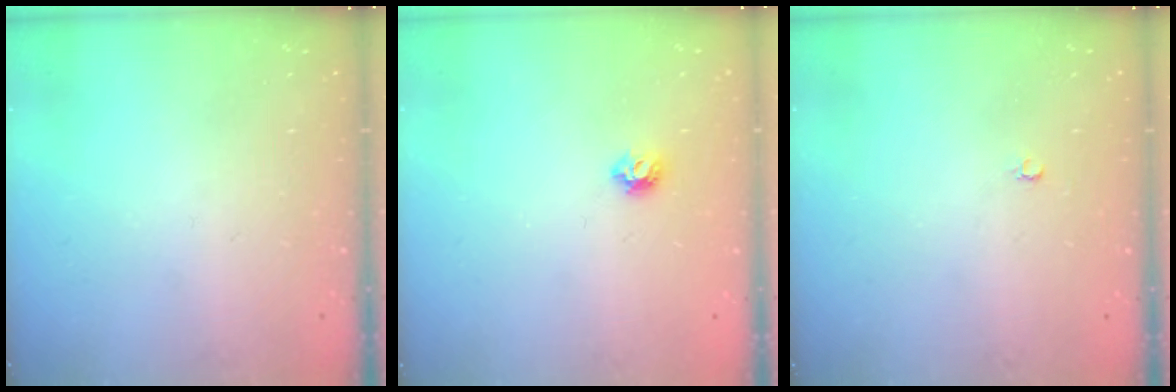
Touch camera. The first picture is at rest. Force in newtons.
{"total": 4.9, "press": 4.8, "slide": 0.9}
{"total": 2.0, "press": 2.0, "slide": 0.4}